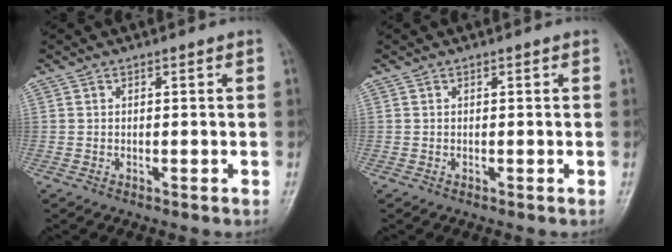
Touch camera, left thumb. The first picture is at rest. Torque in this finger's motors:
{"motor_torque": [0.00, 0.00, 0.00, 0.00, 0.00]}